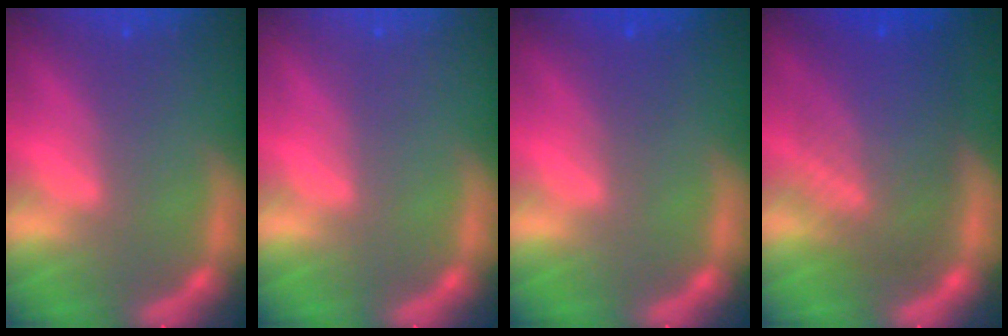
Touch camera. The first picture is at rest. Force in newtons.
{"total": 0.0}
{"total": 1.4}
{"total": 9.0}